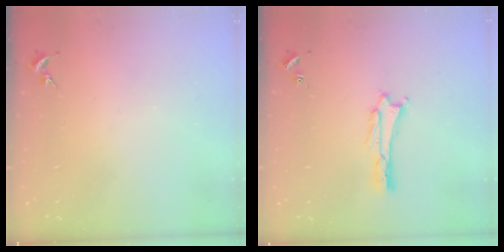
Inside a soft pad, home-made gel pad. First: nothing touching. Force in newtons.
{"total": 1.8, "press": 1.8, "slide": 0.2}